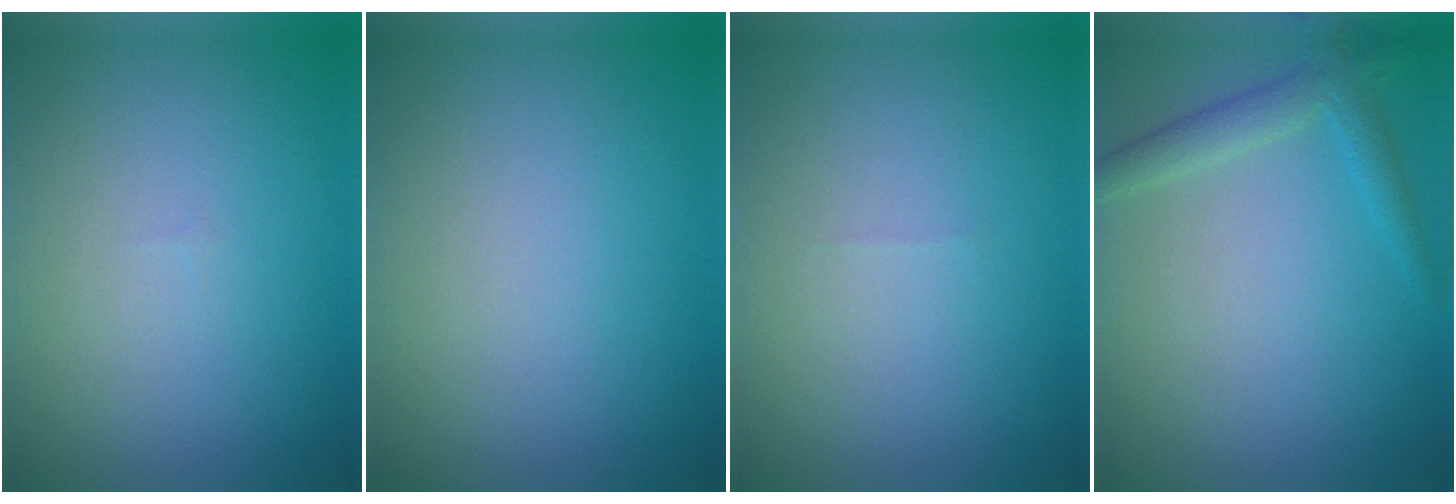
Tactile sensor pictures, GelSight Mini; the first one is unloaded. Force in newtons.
{"total": 0.0}
{"total": 0.0}
{"total": 2.4, "press": 2.4, "slide": 0.2}